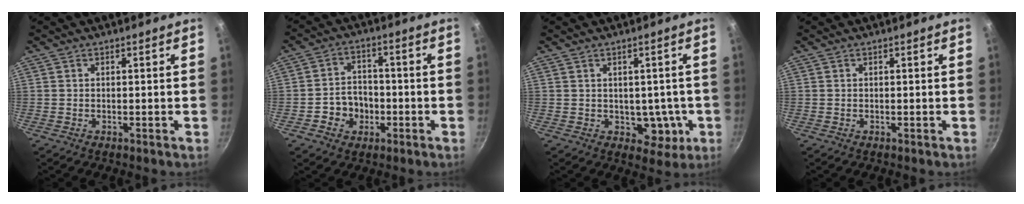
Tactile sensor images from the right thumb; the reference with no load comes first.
{"total": 7.1, "force": [-2.3, 5.8, 3.4], "torque": [-0.029, 0.023, -0.041]}
{"total": 5.7, "force": [-0.6, 4.3, 3.8], "torque": [-0.010, 0.007, 0.001]}
{"total": 0.0}